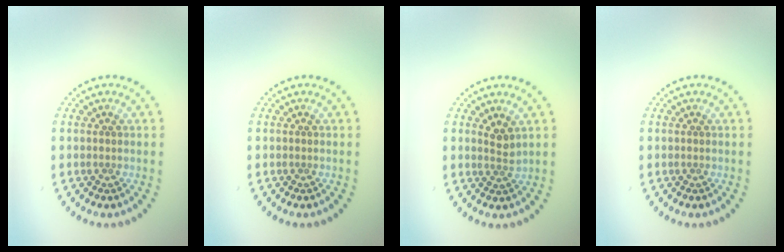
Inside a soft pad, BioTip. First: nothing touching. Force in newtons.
{"total": 0.0}
{"total": 1.6, "press": 1.1, "slide": 1.2}
{"total": 0.0}